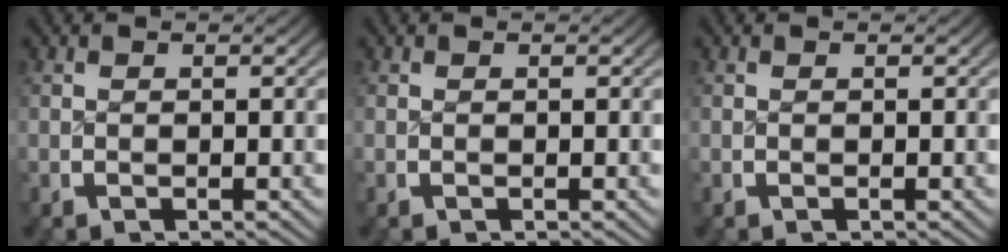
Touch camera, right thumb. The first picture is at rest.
{"total": 0.0}
{"total": 0.0}